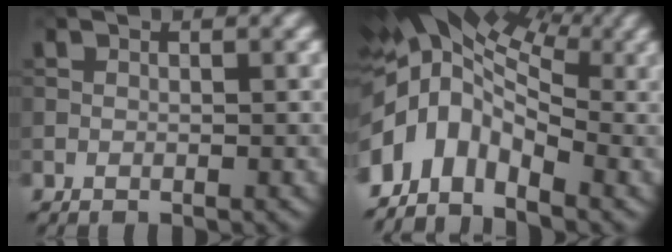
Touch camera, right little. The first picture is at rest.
{"total": 11.8, "force": [-1.0, 7.7, 8.9], "torque": [-0.179, -0.006, -0.019]}